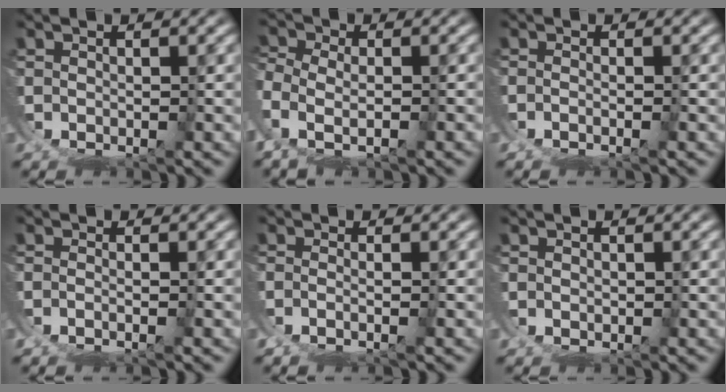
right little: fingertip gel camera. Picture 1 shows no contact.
{"total": 2.5, "force": [-0.3, 1.4, 2.0], "torque": [-0.071, -0.017, 0.004]}
{"total": 1.4, "force": [-1.0, 0.1, 1.0], "torque": [-0.021, -0.010, -0.011]}
{"total": 1.6, "force": [-1.0, 0.1, 1.2], "torque": [-0.027, -0.011, -0.009]}
{"total": 1.8, "force": [-0.8, -0.1, 1.6], "torque": [-0.035, -0.013, -0.005]}
{"total": 0.7, "force": [0.5, -0.3, -0.3], "torque": [0.006, -0.002, 0.010]}